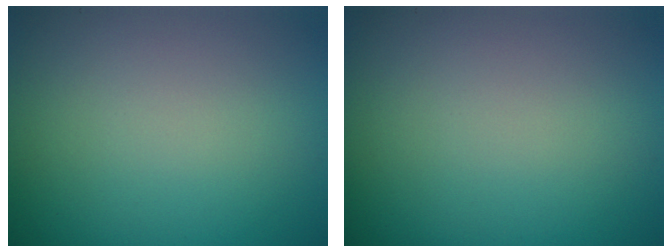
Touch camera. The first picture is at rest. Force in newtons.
{"total": 0.0}